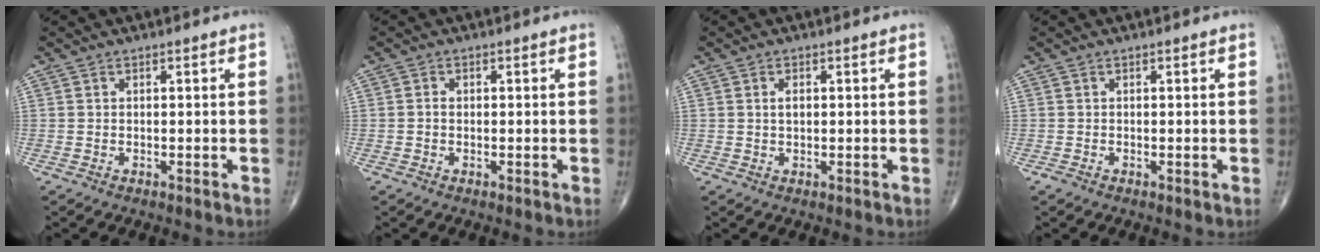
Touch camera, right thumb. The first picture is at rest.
{"total": 1.2, "force": [0.0, 1.0, 0.7], "torque": [-0.010, 0.004, -0.001]}
{"total": 1.9, "force": [0.4, 1.1, 1.5], "torque": [-0.025, -0.001, 0.008]}
{"total": 0.6, "force": [-0.3, 0.4, 0.4], "torque": [-0.010, -0.004, -0.008]}